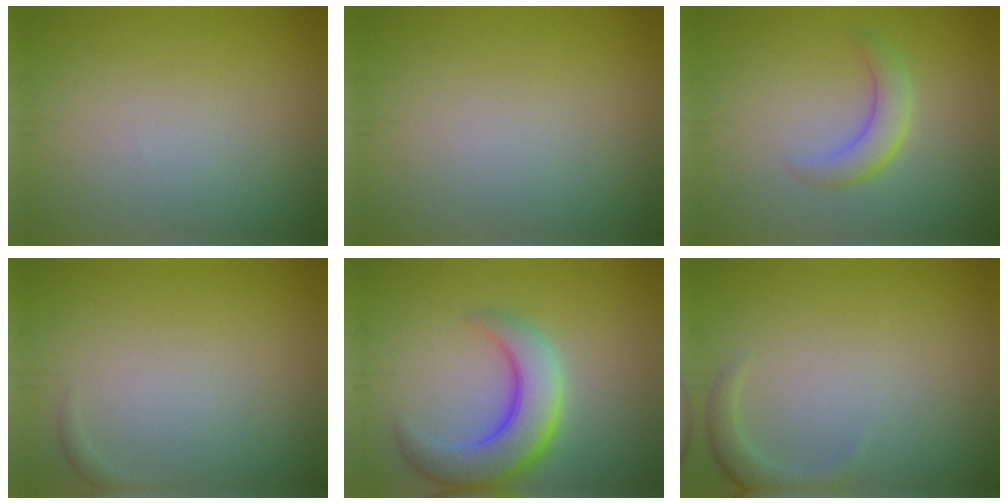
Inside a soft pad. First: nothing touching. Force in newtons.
{"total": 0.0}
{"total": 2.5, "press": 2.5, "slide": 0.1}
{"total": 0.5, "press": 0.5, "slide": 0.1}
{"total": 6.5, "press": 6.5, "slide": 0.3}
{"total": 1.8, "press": 1.8, "slide": 0.3}